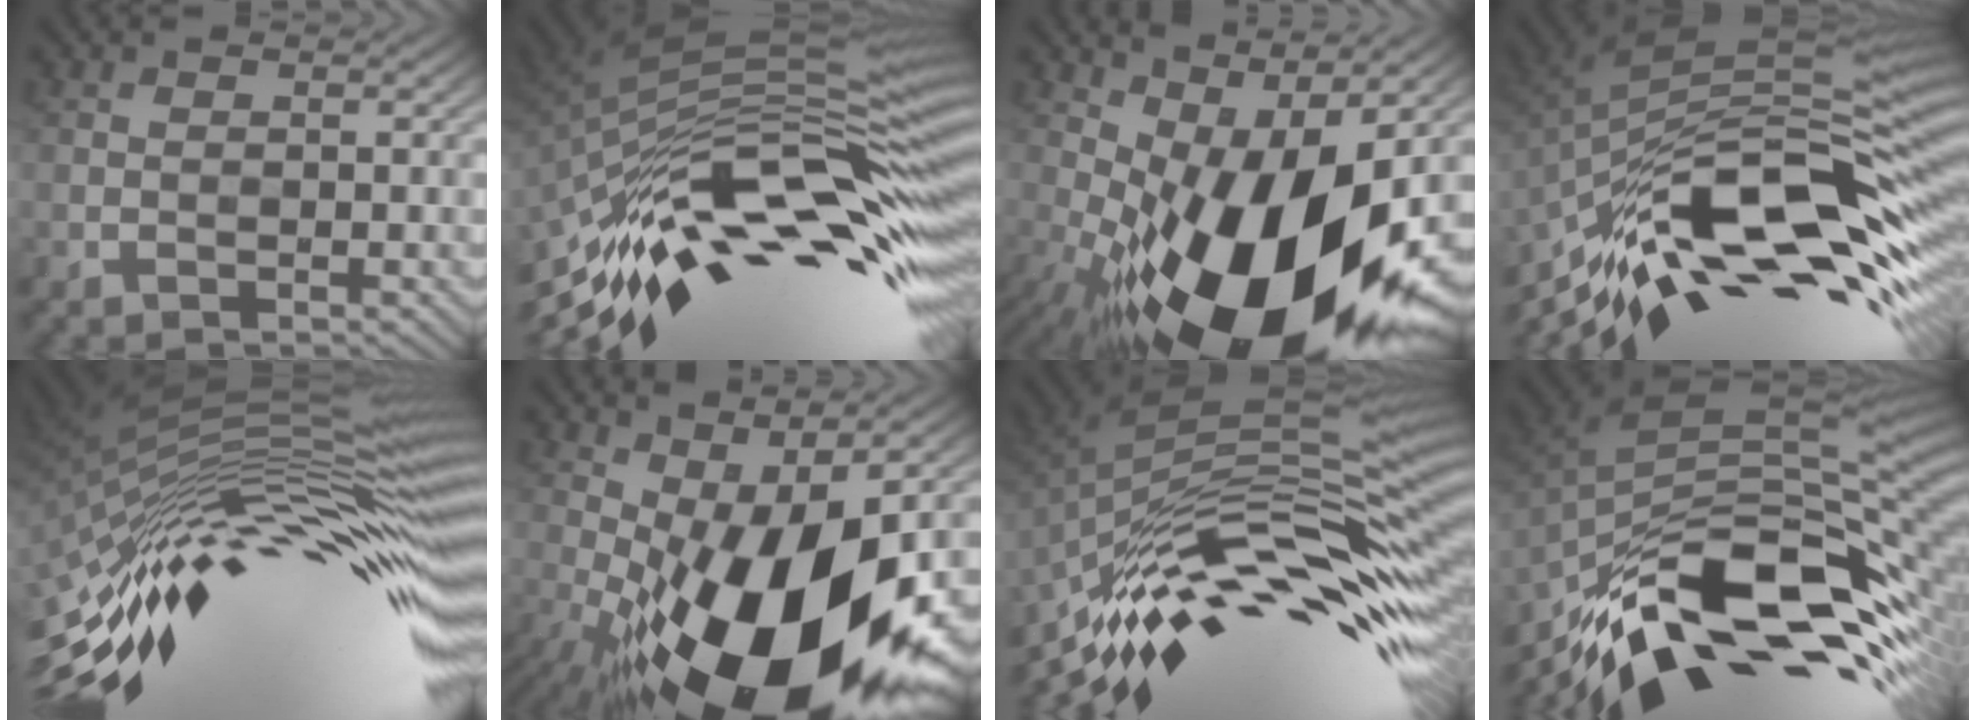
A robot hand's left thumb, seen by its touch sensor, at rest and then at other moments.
{"total": 17.5, "force": [-6.7, 5.1, 15.4], "torque": [-0.296, 0.009, -0.142]}
{"total": 20.6, "force": [-4.3, 9.2, 17.9], "torque": [-0.308, -0.015, -0.076]}
{"total": 17.9, "force": [-8.4, 5.4, 14.8], "torque": [-0.286, 0.003, -0.164]}
{"total": 18.3, "force": [-3.5, 3.6, 17.6], "torque": [-0.313, 0.025, -0.086]}
{"total": 20.9, "force": [-6.5, 8.8, 17.7], "torque": [-0.318, -0.029, -0.097]}
{"total": 18.2, "force": [-7.6, 5.4, 15.7], "torque": [-0.305, 0.015, -0.156]}
{"total": 16.9, "force": [-8.6, 6.8, 12.9], "torque": [-0.265, -0.016, -0.156]}